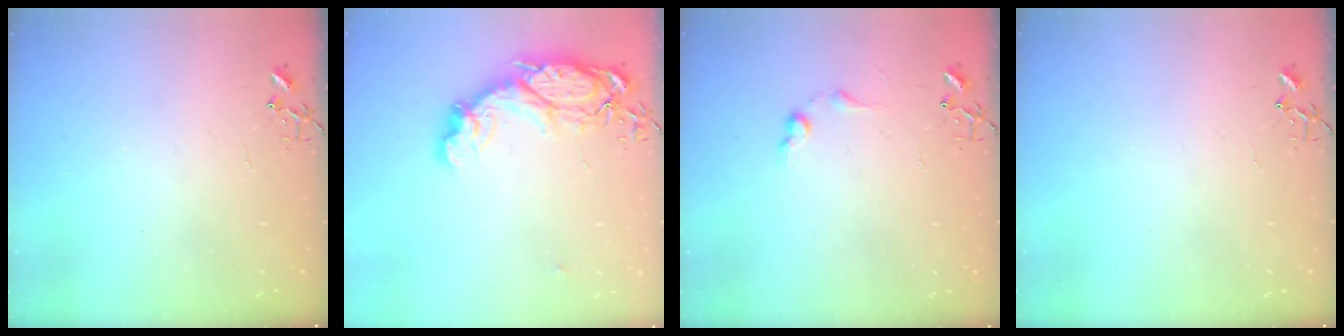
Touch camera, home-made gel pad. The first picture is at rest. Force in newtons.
{"total": 16.0, "press": 16.0, "slide": 1.3}
{"total": 6.8, "press": 6.8, "slide": 0.9}
{"total": 0.0}